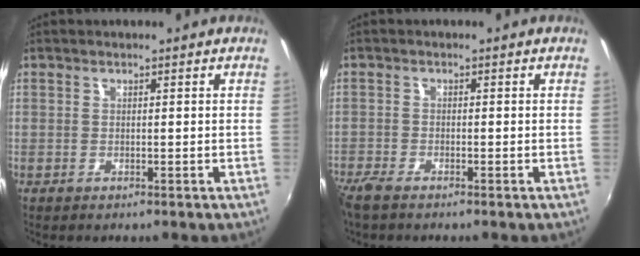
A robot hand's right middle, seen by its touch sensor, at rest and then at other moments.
{"total": 3.8, "force": [-3.2, 0.8, 1.8], "torque": [-0.049, -0.017, -0.065]}